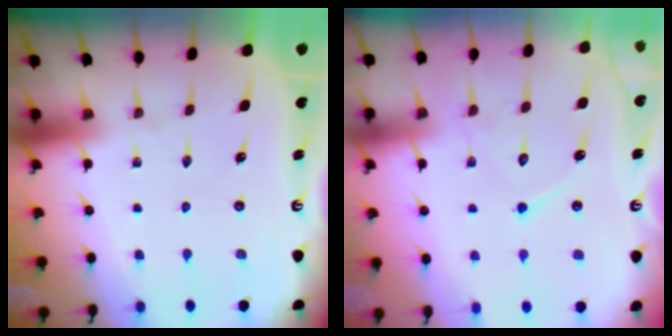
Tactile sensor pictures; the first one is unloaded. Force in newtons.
{"total": 12.2, "press": 12.1, "slide": 1.0}